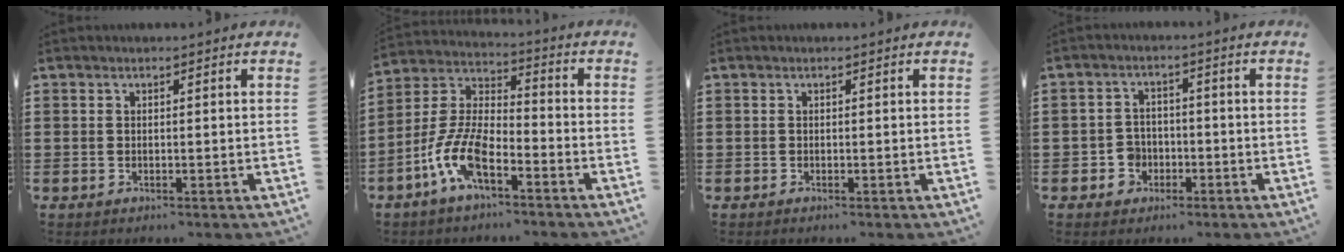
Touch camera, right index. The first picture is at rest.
{"total": 9.2, "force": [-5.3, 3.3, 6.8], "torque": [-0.177, -0.010, -0.110]}
{"total": 0.0}
{"total": 1.1, "force": [-0.6, 0.9, 0.5], "torque": [-0.011, 0.001, -0.012]}